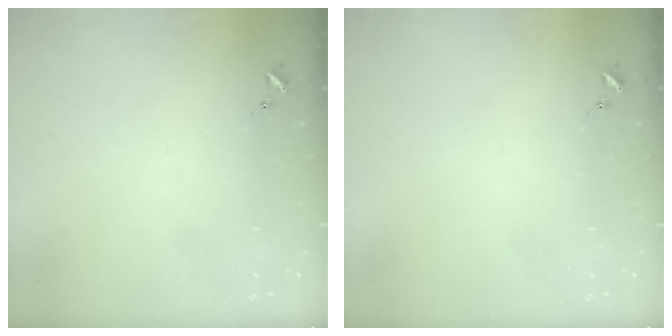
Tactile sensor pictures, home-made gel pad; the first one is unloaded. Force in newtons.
{"total": 0.0}